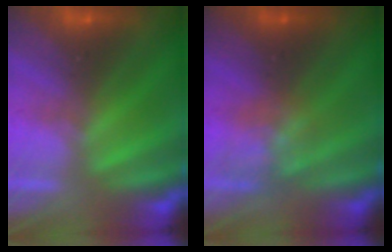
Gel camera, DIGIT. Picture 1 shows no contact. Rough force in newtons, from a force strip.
{"total": 2.8}